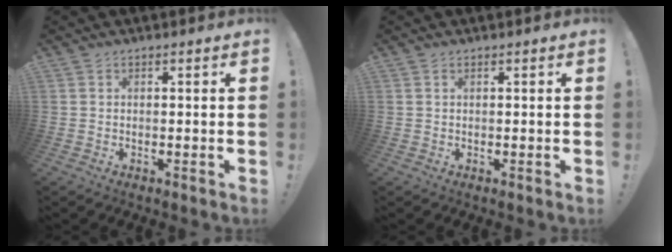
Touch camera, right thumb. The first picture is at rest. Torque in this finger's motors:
{"motor_torque": [-0.38, 0.25, 0.06, -0.01, 0.00]}